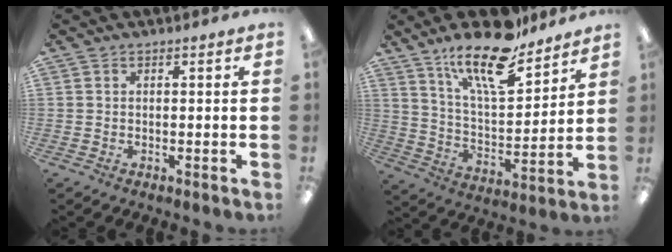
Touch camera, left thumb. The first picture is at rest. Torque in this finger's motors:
{"motor_torque": [0.65, 0.54, 1.33, -1.48, 0.24]}